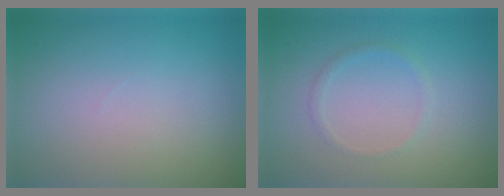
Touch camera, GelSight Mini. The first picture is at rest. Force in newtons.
{"total": 0.9, "press": 0.9, "slide": 0.1}